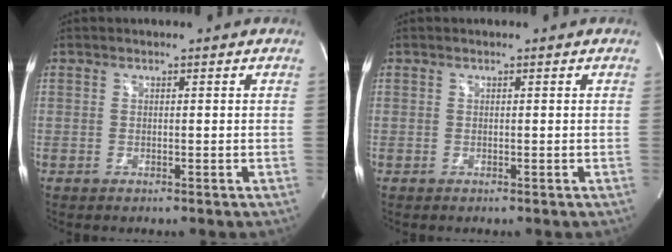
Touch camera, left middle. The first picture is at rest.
{"total": 0.0}